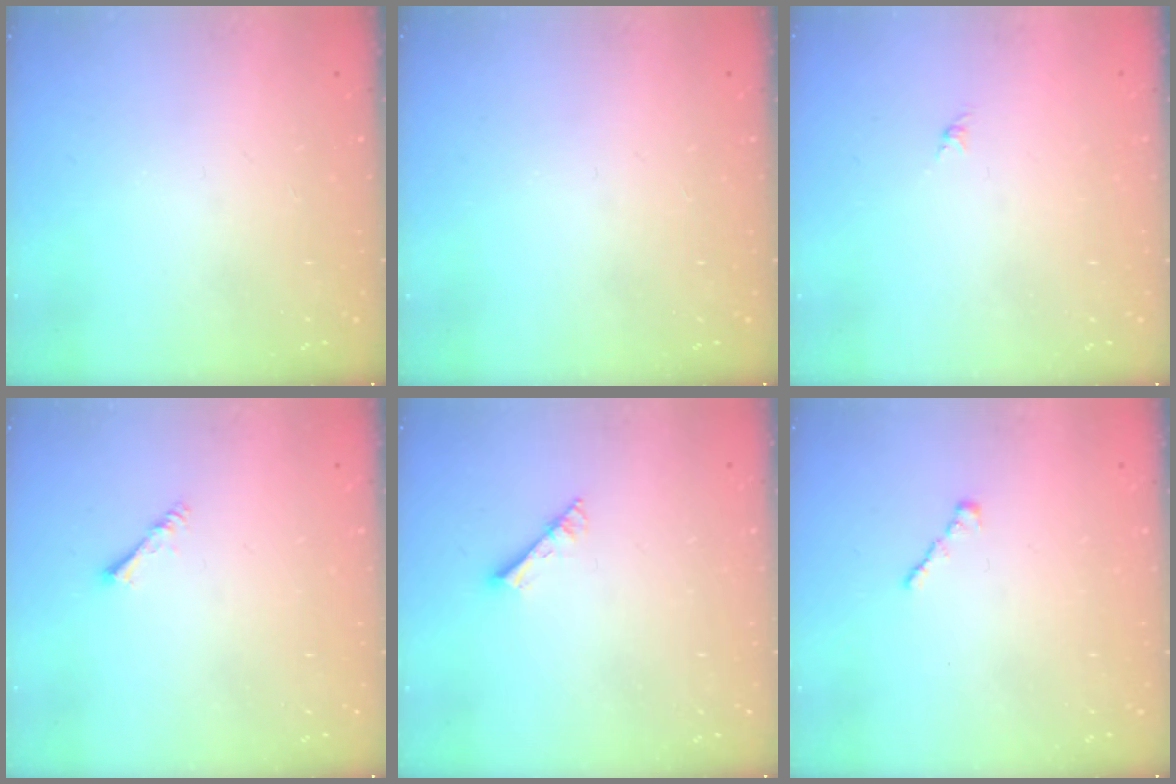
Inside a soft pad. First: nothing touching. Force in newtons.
{"total": 0.0}
{"total": 0.0}
{"total": 1.4, "press": 1.4, "slide": 0.3}
{"total": 3.5, "press": 3.4, "slide": 0.4}
{"total": 1.4, "press": 1.3, "slide": 0.5}